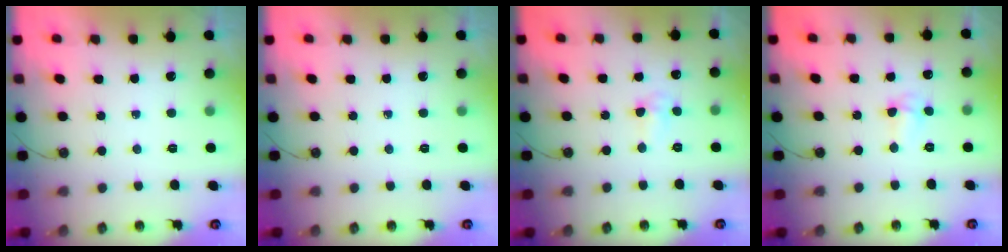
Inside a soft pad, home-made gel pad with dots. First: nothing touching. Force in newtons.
{"total": 0.0}
{"total": 3.5, "press": 3.5, "slide": 0.5}
{"total": 3.7, "press": 3.5, "slide": 1.2}